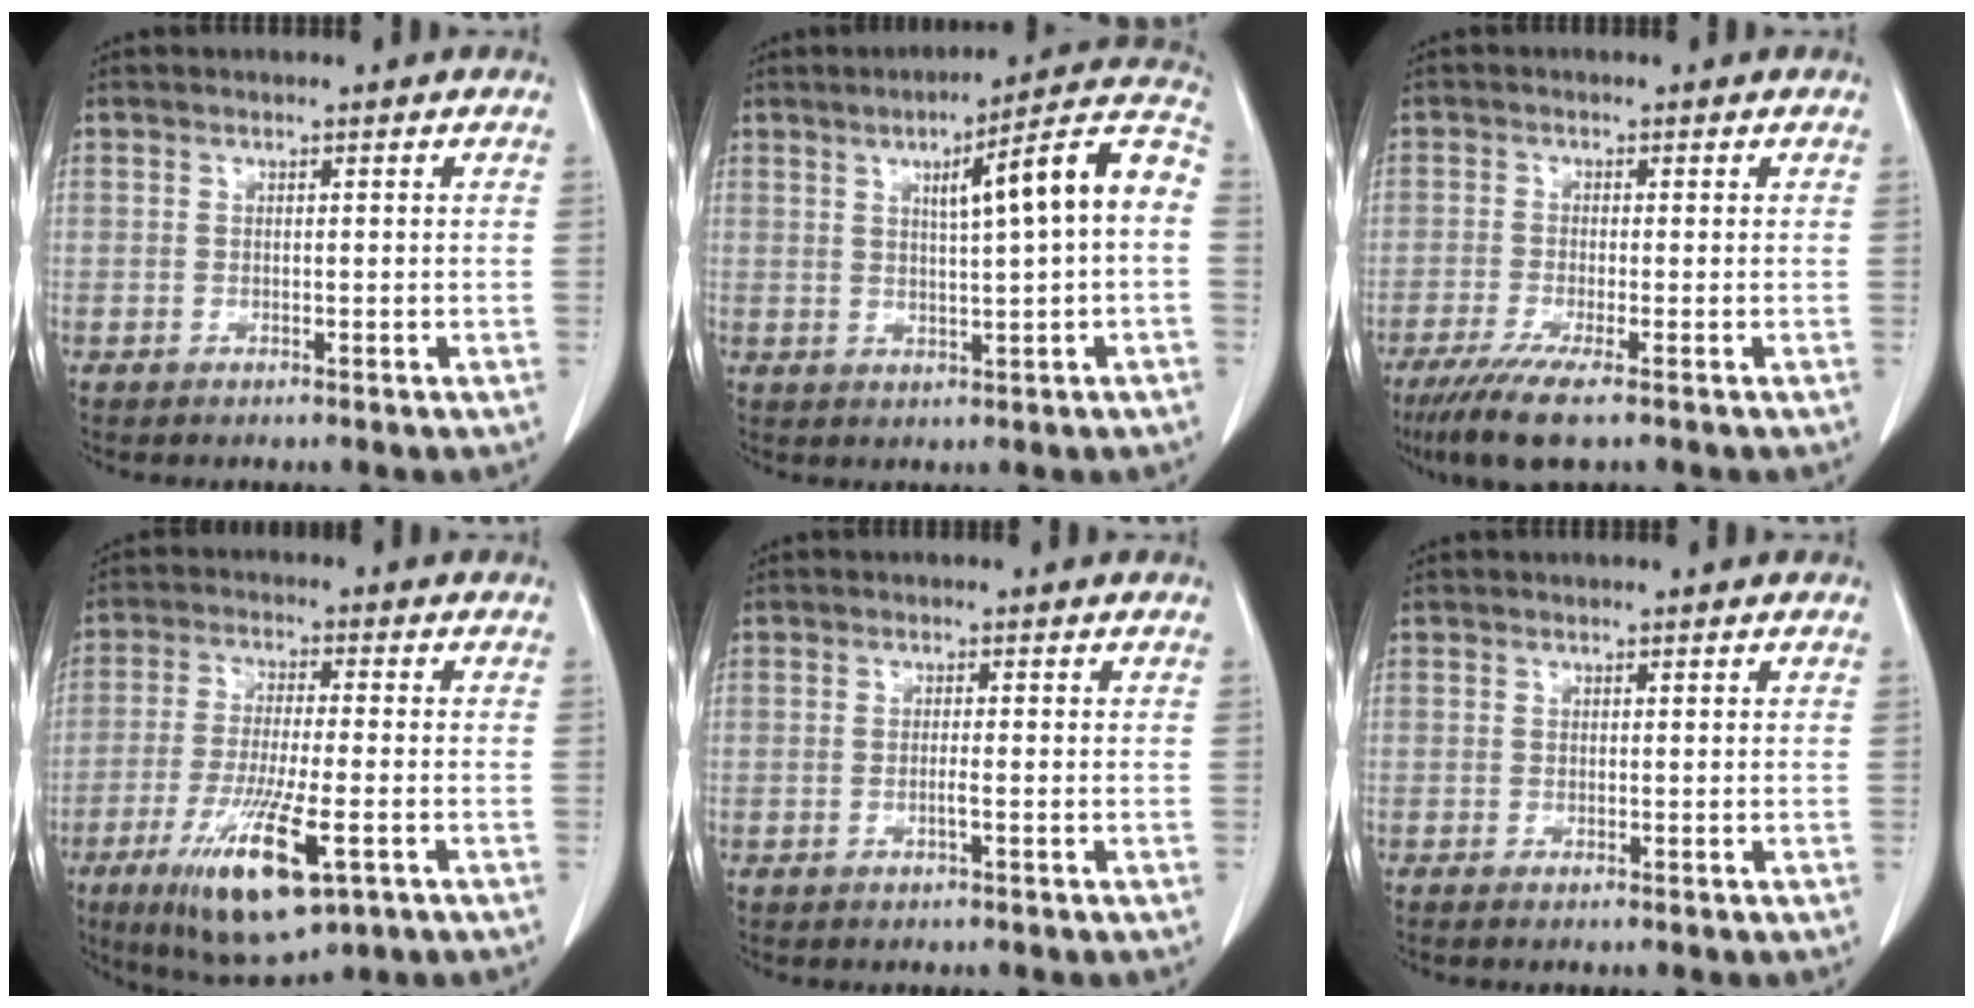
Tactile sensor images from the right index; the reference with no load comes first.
{"total": 12.2, "force": [1.5, 0.5, 12.1], "torque": [-0.166, 0.028, 0.019]}
{"total": 6.3, "force": [-4.3, 0.1, 4.6], "torque": [-0.080, -0.019, -0.075]}
{"total": 14.0, "force": [-6.2, 2.5, 12.3], "torque": [-0.234, -0.034, -0.098]}
{"total": 1.0, "force": [-0.4, -0.2, 0.9], "torque": [-0.014, 0.002, -0.005]}
{"total": 0.0}